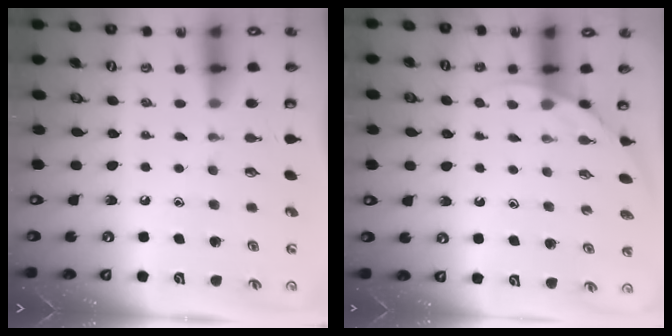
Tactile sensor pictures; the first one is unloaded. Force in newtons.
{"total": 2.6, "press": 2.6, "slide": 0.1}